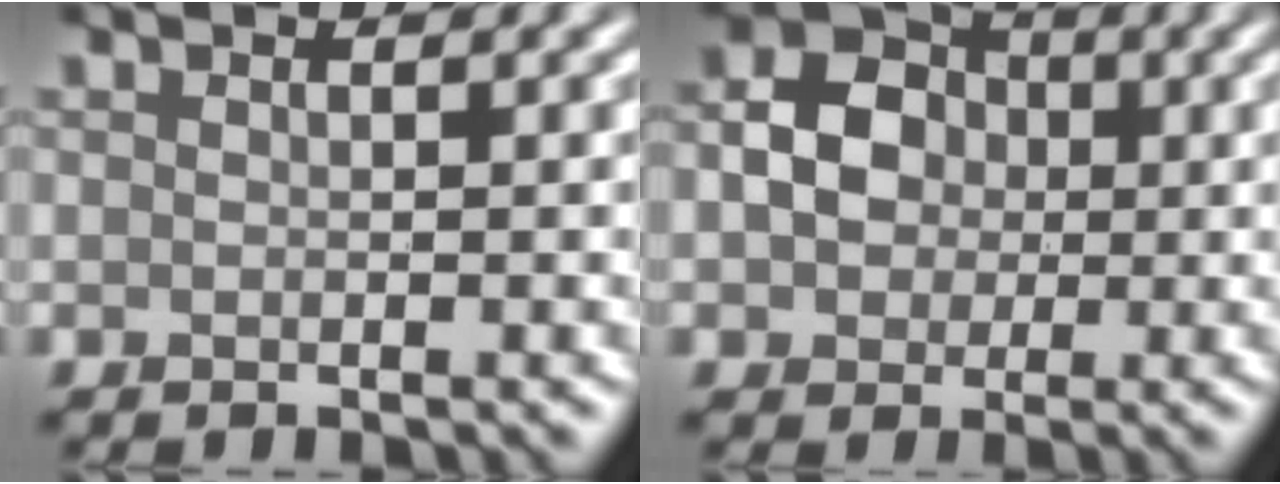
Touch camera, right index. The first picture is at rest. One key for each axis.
{"total": 5.3, "fx": 0.0, "fy": 4.3, "fz": 3.1, "tx": -0.049, "ty": 0.011, "tz": -0.013}